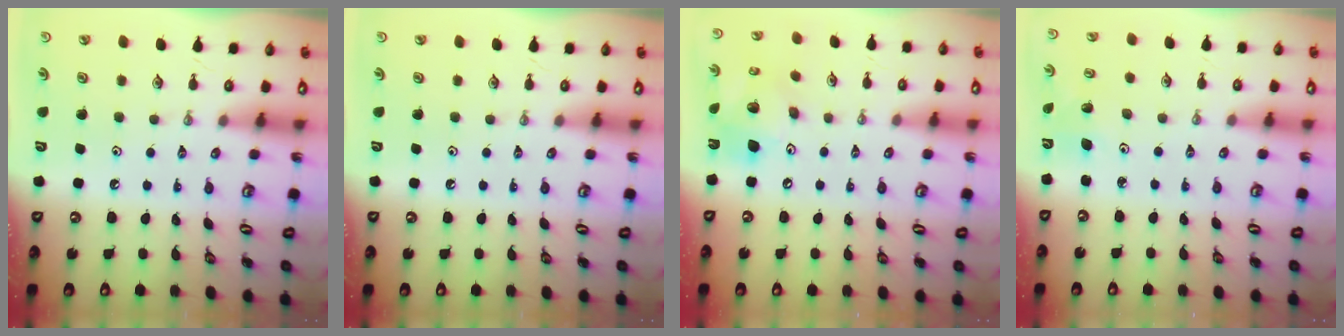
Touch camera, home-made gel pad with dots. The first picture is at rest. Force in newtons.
{"total": 0.0}
{"total": 14.7, "press": 14.5, "slide": 2.4}
{"total": 3.1, "press": 2.8, "slide": 1.3}